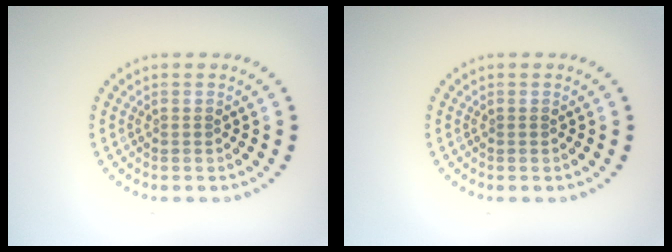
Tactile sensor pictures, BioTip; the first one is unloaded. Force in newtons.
{"total": 0.0}